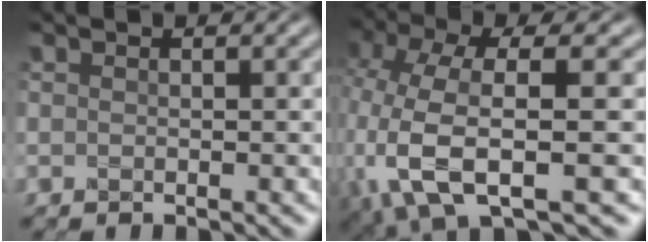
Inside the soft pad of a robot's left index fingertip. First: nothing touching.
{"total": 8.0, "force": [-1.6, 3.4, 7.1], "torque": [-0.160, -0.007, -0.030]}